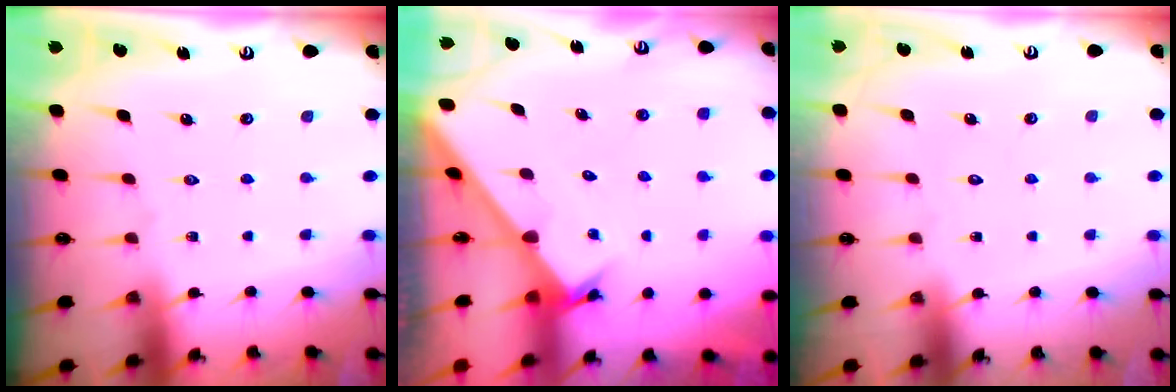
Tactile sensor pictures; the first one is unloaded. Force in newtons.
{"total": 2.4, "press": 2.4, "slide": 0.1}
{"total": 1.7, "press": 1.7, "slide": 0.1}